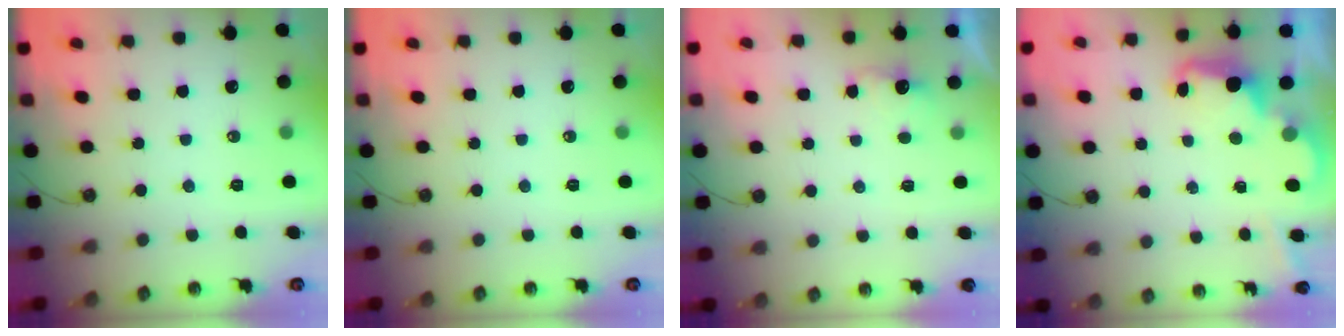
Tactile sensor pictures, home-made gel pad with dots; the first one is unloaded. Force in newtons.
{"total": 0.0}
{"total": 2.8, "press": 2.7, "slide": 0.9}
{"total": 2.5, "press": 2.4, "slide": 0.5}